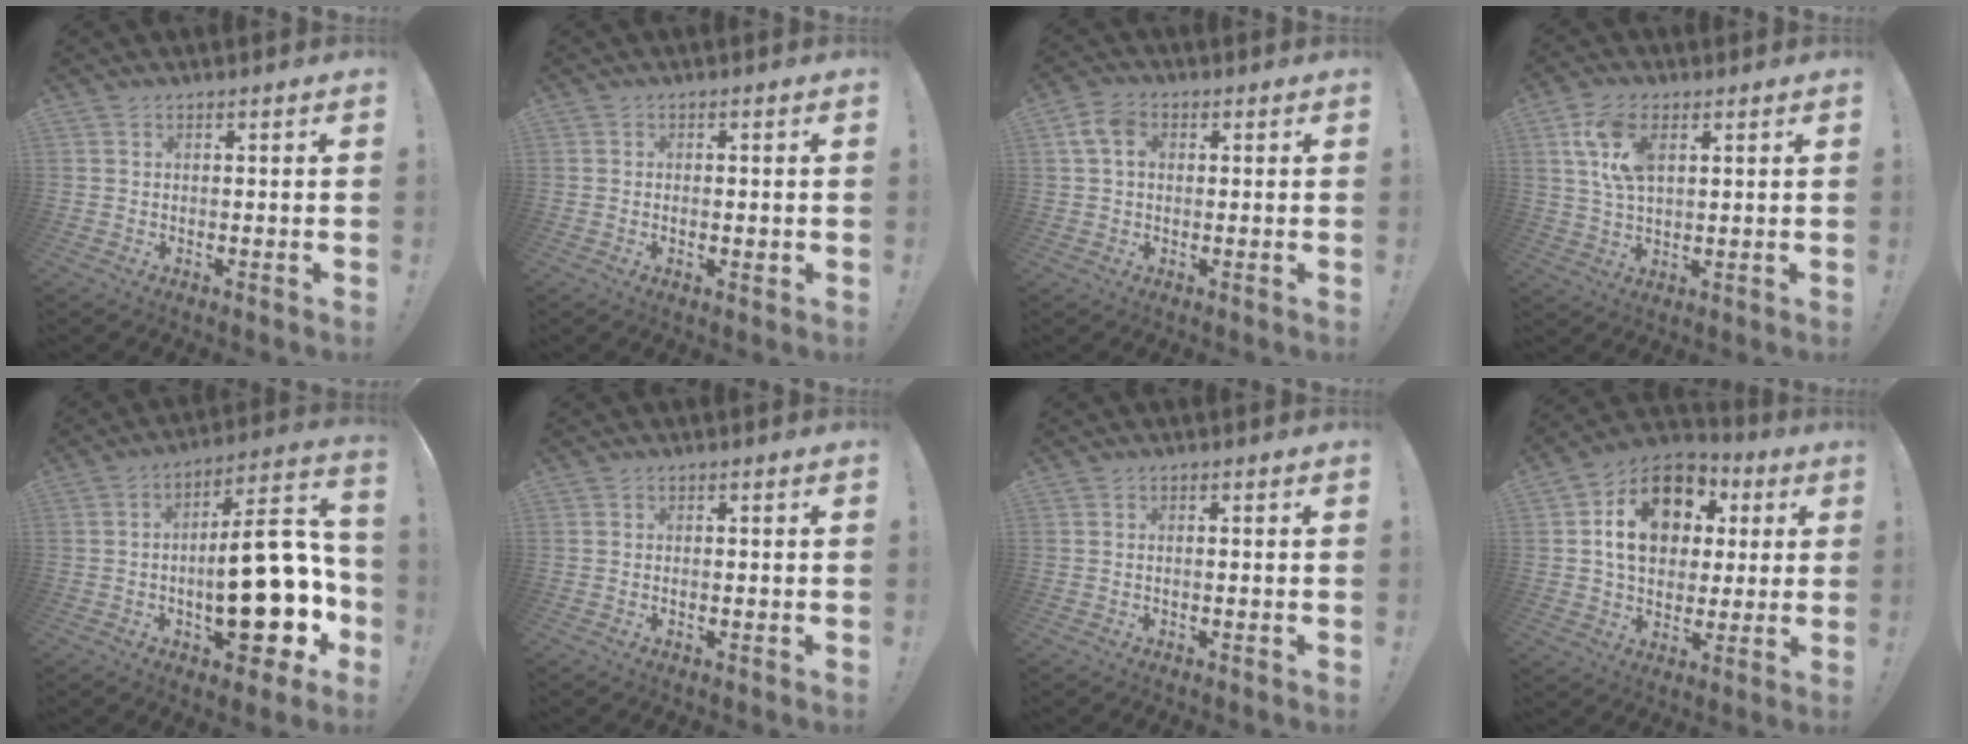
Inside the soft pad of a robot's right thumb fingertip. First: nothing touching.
{"total": 1.5, "force": [-0.1, 0.6, 1.4], "torque": [-0.009, -0.004, -0.003]}
{"total": 6.6, "force": [1.3, 4.6, 4.6], "torque": [-0.094, 0.015, 0.028]}
{"total": 10.5, "force": [3.7, 5.7, 7.9], "torque": [-0.160, 0.004, 0.070]}
{"total": 24.8, "force": [-4.6, 10.4, 22.0], "torque": [-0.295, 0.032, -0.059]}
{"total": 0.6, "force": [-0.2, 0.1, 0.5], "torque": [-0.002, -0.002, -0.005]}
{"total": 0.9, "force": [-0.5, -0.1, 0.7], "torque": [-0.016, 0.002, -0.008]}
{"total": 17.3, "force": [4.6, 12.9, 10.5], "torque": [-0.148, -0.002, 0.087]}